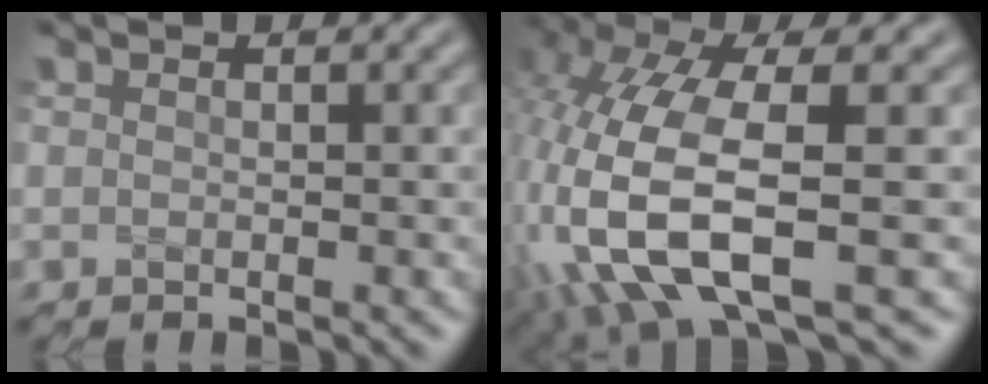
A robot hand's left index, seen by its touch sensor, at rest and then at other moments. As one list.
[{"total": 11.1, "force": [-3.0, 4.0, 10.0], "torque": [-0.242, -0.013, -0.058]}]